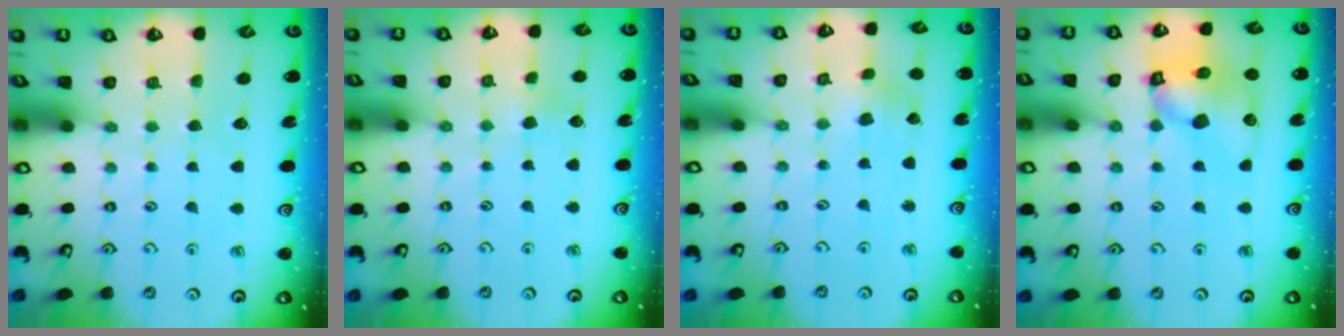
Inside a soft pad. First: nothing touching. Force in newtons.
{"total": 2.1, "press": 2.0, "slide": 0.6}
{"total": 1.8, "press": 1.8, "slide": 0.3}
{"total": 13.1, "press": 13.0, "slide": 1.8}